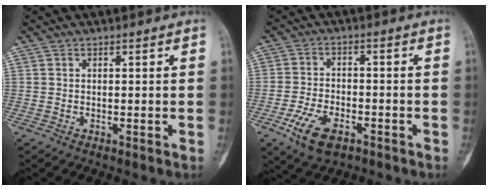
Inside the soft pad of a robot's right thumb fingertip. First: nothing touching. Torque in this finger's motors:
{"motor_torque": [-0.07, 0.23, 0.35, 0.20, -0.01]}